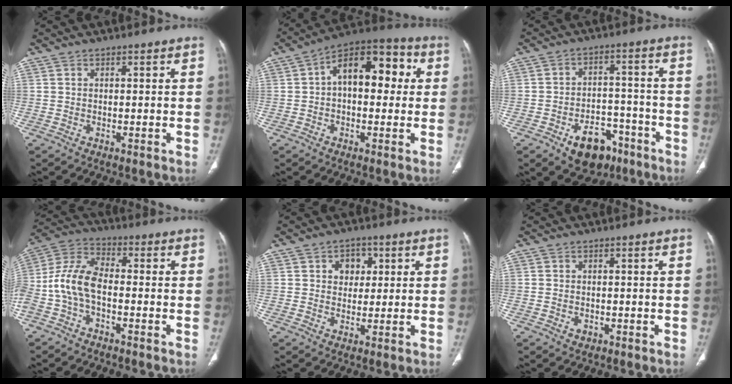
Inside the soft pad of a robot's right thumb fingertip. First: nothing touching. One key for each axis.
{"total": 14.2, "fx": 2.0, "fy": 8.3, "fz": 11.4, "tx": -0.129, "ty": 0.040, "tz": 0.020}
{"total": 11.3, "fx": -6.4, "fy": 7.2, "fz": 5.8, "tx": -0.051, "ty": 0.044, "tz": -0.086}
{"total": 11.8, "fx": -2.8, "fy": 6.4, "fz": 9.5, "tx": -0.206, "ty": 0.038, "tz": -0.061}
{"total": 5.0, "fx": 1.6, "fy": 4.0, "fz": 2.6, "tx": -0.009, "ty": -0.002, "tz": 0.020}
{"total": 1.3, "fx": -0.5, "fy": 1.0, "fz": 0.7, "tx": -0.011, "ty": 0.005, "tz": -0.003}